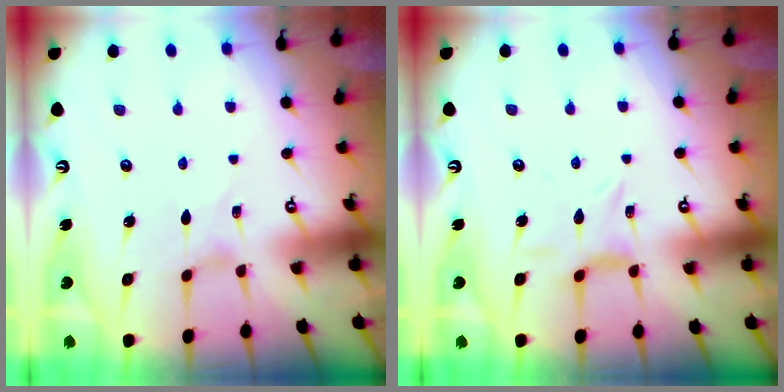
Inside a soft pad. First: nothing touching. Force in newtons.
{"total": 1.9, "press": 1.9, "slide": 0.2}